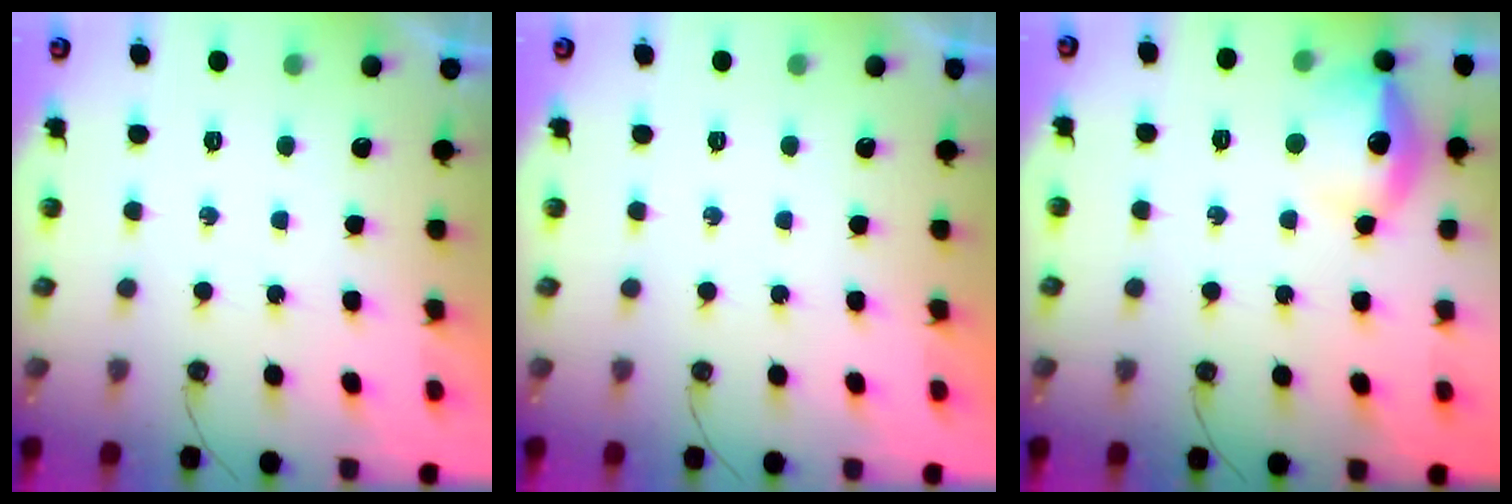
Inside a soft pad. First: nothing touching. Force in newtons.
{"total": 0.0}
{"total": 13.6, "press": 13.6, "slide": 1.1}